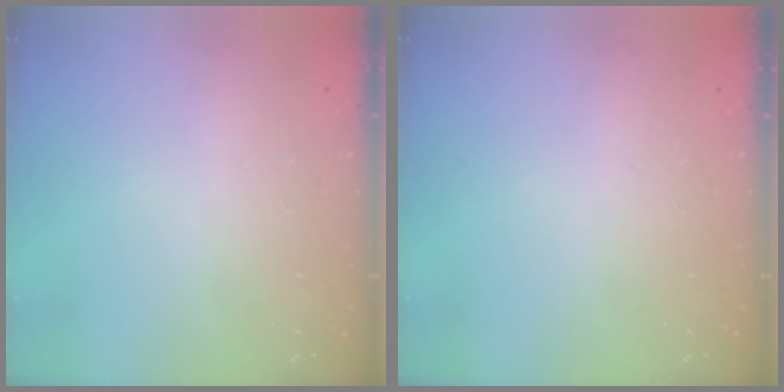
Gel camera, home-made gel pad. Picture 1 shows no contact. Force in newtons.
{"total": 0.0}